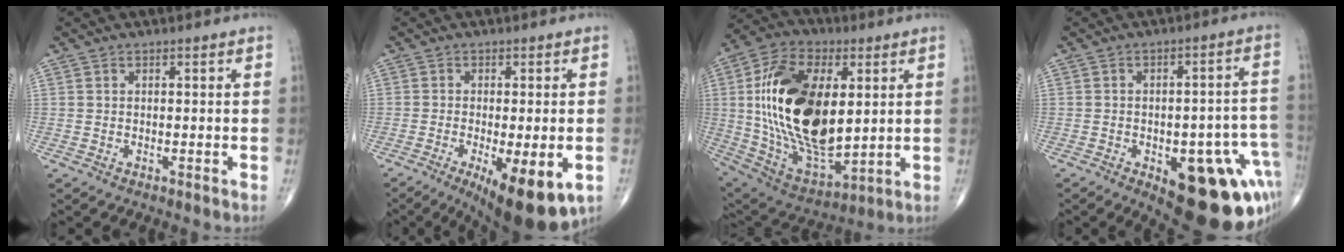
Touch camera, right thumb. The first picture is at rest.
{"total": 13.4, "force": [-5.3, 4.3, 11.5], "torque": [-0.151, -0.014, -0.071]}
{"total": 26.7, "force": [3.6, 14.3, 22.3], "torque": [-0.407, -0.018, 0.072]}
{"total": 20.3, "force": [-8.0, 8.9, 16.4], "torque": [-0.132, 0.037, -0.084]}